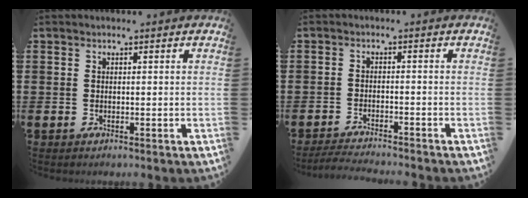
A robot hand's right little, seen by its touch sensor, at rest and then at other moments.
{"total": 2.3, "force": [-2.3, -0.1, 0.5], "torque": [-0.007, 0.004, -0.047]}